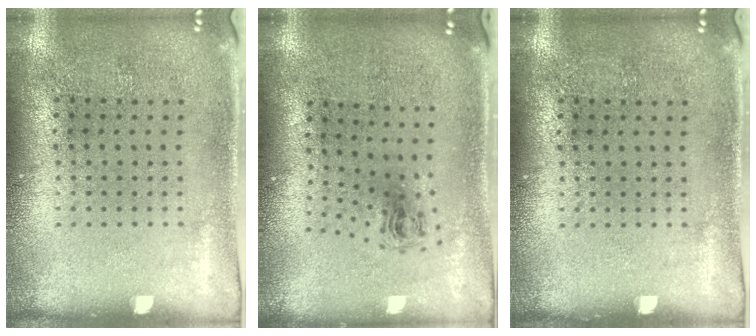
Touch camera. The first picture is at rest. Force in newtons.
{"total": 0.7, "press": 0.4, "slide": 0.6}
{"total": 0.0}